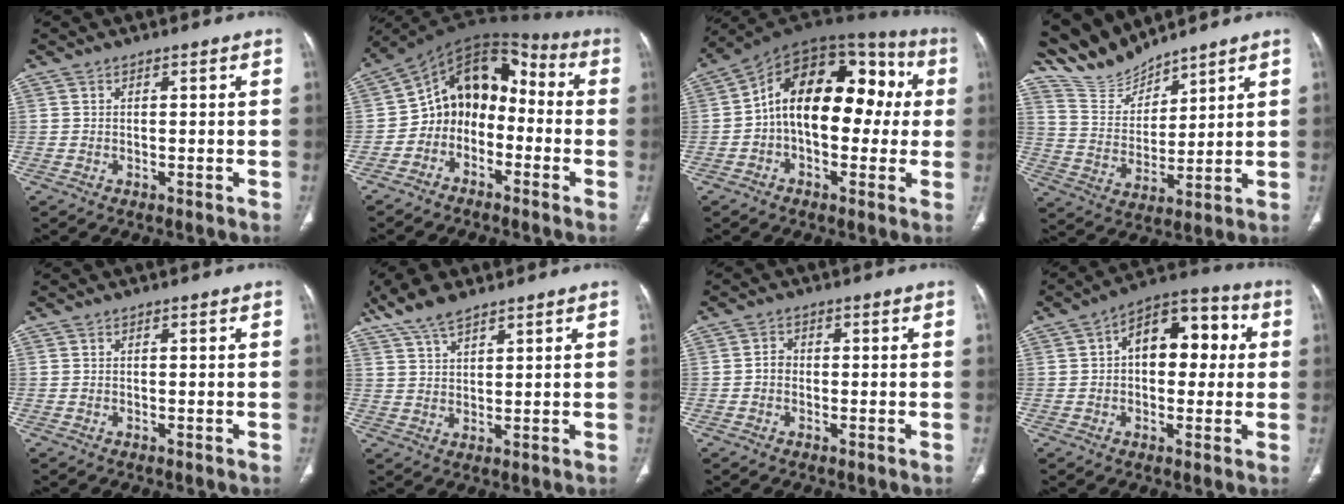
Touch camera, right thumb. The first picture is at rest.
{"total": 12.2, "force": [-2.9, 9.5, 7.1], "torque": [-0.070, 0.078, -0.068]}
{"total": 19.8, "force": [1.0, 11.8, 15.9], "torque": [-0.207, 0.055, 0.003]}
{"total": 9.3, "force": [9.1, 1.6, 0.6], "torque": [-0.006, -0.050, 0.200]}
{"total": 0.0}
{"total": 7.1, "force": [5.4, 2.5, 4.0], "torque": [-0.073, -0.010, 0.108]}
{"total": 1.9, "force": [-0.4, 1.6, 0.9], "torque": [-0.008, 0.009, -0.011]}
{"total": 13.4, "force": [2.0, 8.1, 10.4], "torque": [-0.109, 0.034, 0.020]}